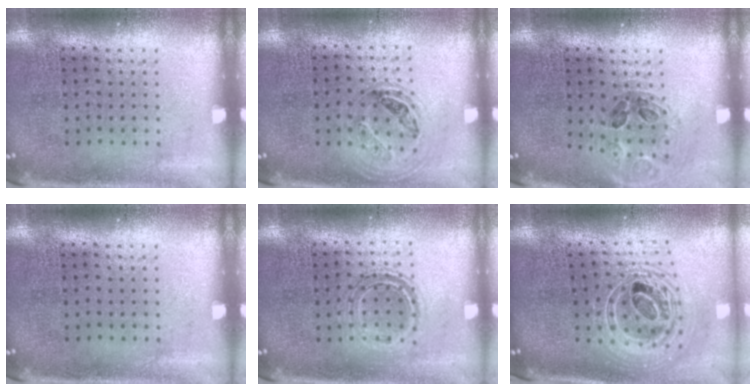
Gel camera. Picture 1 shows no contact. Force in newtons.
{"total": 1.0, "press": 0.9, "slide": 0.4}
{"total": 1.0, "press": 1.0, "slide": 0.1}
{"total": 0.0}
{"total": 1.1, "press": 0.9, "slide": 0.6}
{"total": 2.4, "press": 1.8, "slide": 1.7}